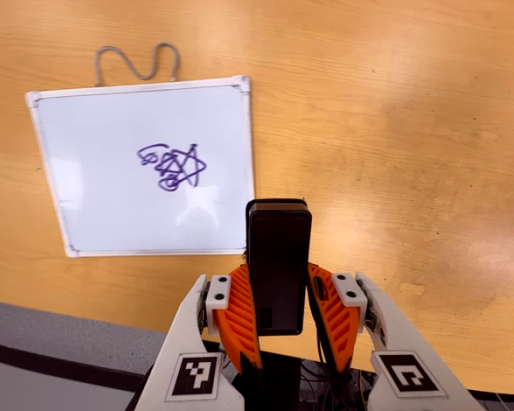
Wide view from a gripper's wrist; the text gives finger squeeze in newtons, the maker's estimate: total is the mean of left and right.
{"total": 4.8, "left": 3.5, "right": 6.2}